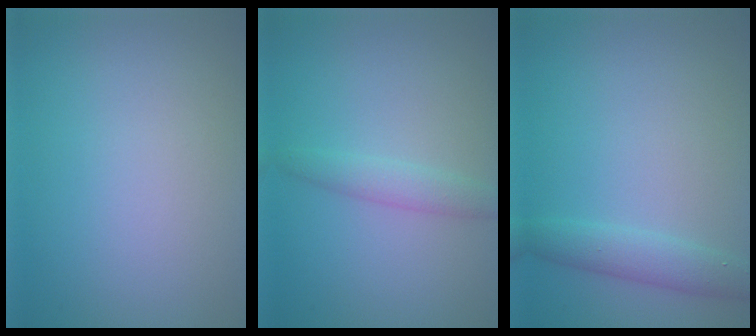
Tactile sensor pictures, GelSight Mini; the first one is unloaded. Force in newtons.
{"total": 1.8, "press": 1.8, "slide": 0.1}
{"total": 1.9, "press": 1.9, "slide": 0.1}